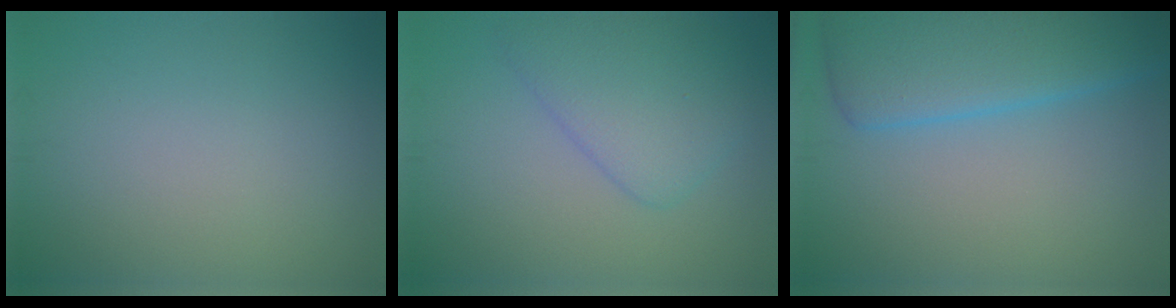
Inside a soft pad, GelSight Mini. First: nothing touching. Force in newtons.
{"total": 4.5, "press": 4.5, "slide": 0.2}
{"total": 8.3, "press": 8.3, "slide": 0.3}